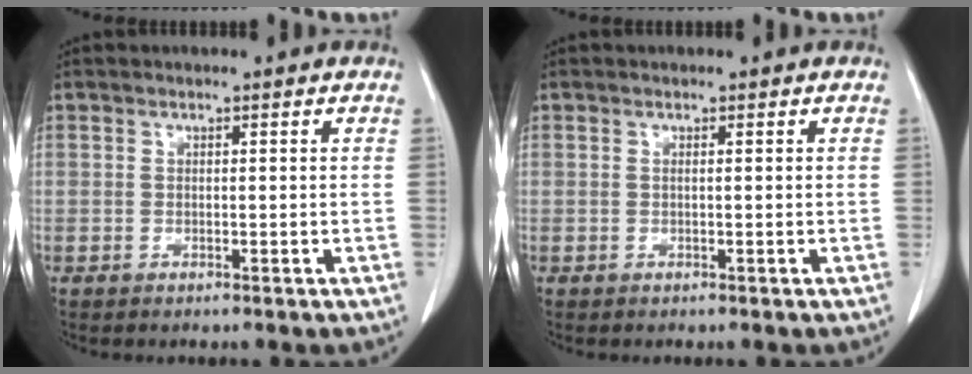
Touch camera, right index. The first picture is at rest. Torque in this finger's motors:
{"motor_torque": [0.10, 0.00, 0.03, 0.01]}